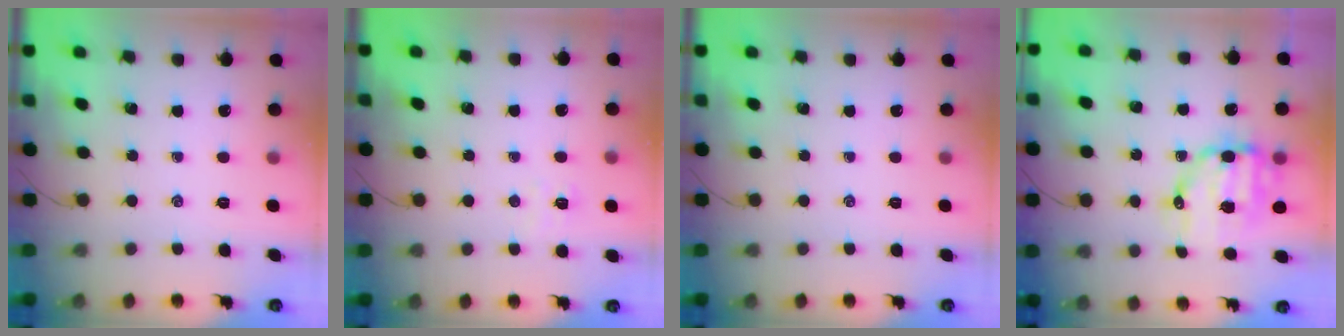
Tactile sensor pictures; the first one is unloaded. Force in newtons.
{"total": 4.0, "press": 3.9, "slide": 1.0}
{"total": 0.0}
{"total": 10.7, "press": 10.5, "slide": 2.0}